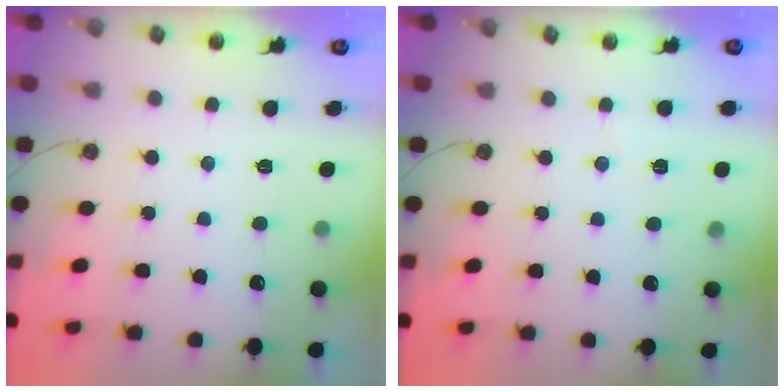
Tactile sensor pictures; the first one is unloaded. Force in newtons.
{"total": 10.1, "press": 2.3, "slide": 9.9}